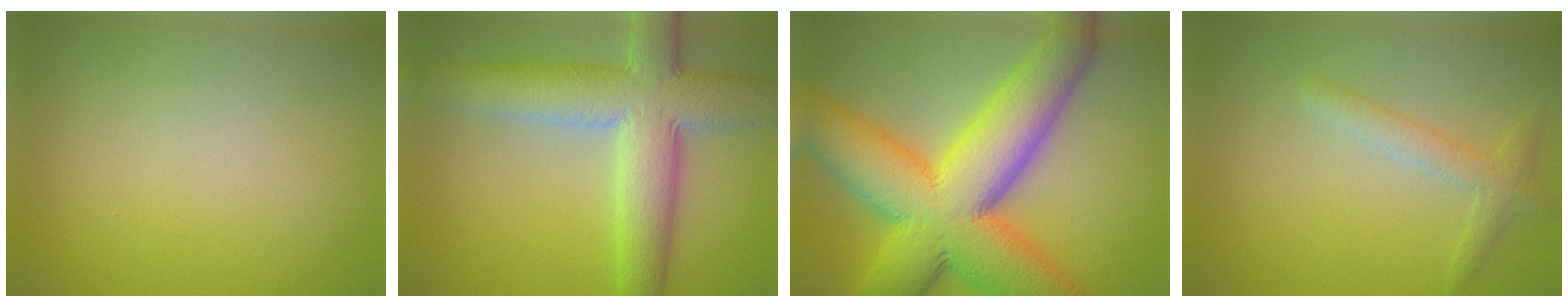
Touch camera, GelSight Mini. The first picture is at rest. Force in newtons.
{"total": 9.0, "press": 9.0, "slide": 0.4}
{"total": 15.0, "press": 15.0, "slide": 0.4}
{"total": 2.1, "press": 2.1, "slide": 0.1}